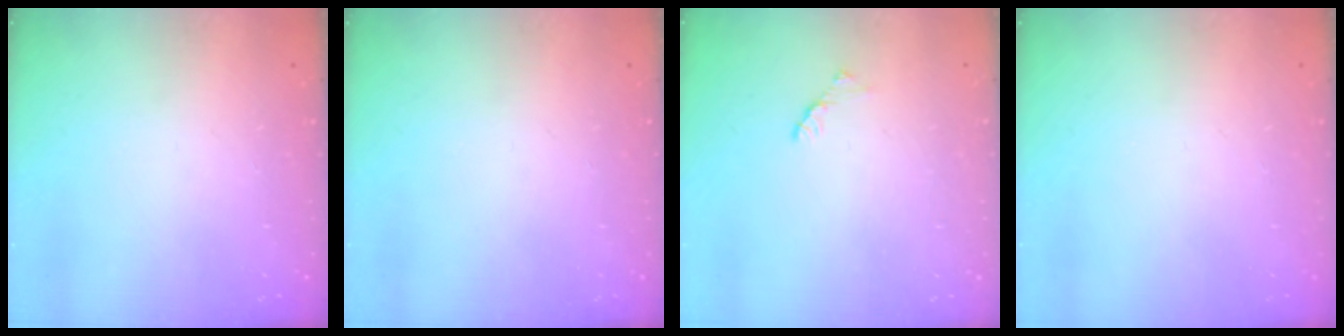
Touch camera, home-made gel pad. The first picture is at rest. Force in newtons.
{"total": 0.0}
{"total": 1.7, "press": 1.6, "slide": 0.4}
{"total": 0.0}